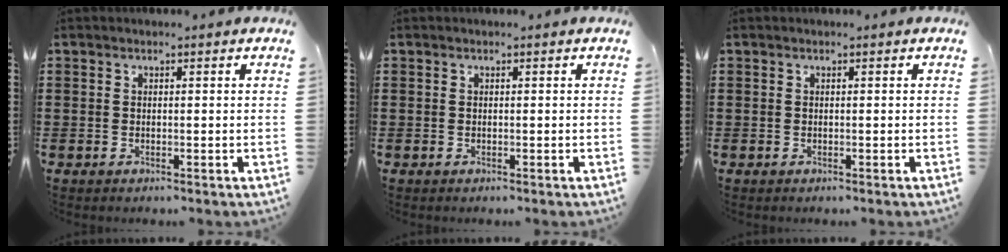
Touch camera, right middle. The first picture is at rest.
{"total": 0.0}
{"total": 0.0}